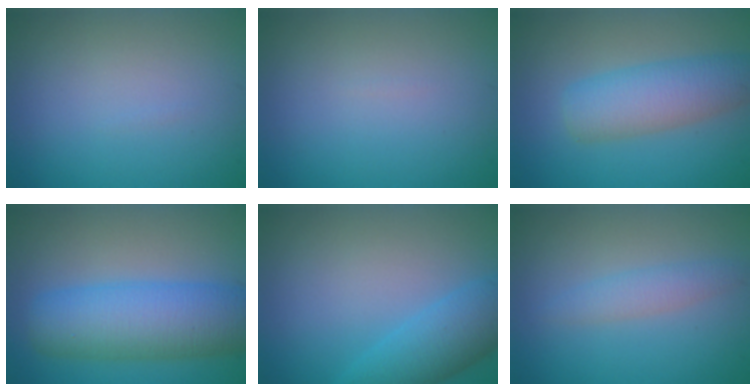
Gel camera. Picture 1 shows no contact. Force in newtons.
{"total": 0.0}
{"total": 5.5, "press": 5.5, "slide": 0.2}
{"total": 8.4, "press": 8.4, "slide": 0.2}
{"total": 3.6, "press": 3.6, "slide": 0.1}
{"total": 2.0, "press": 2.0, "slide": 0.0}